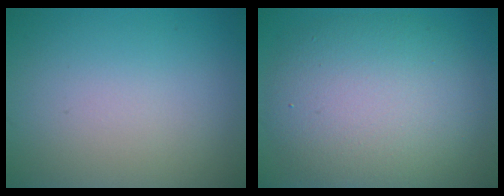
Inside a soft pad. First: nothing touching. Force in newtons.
{"total": 9.1, "press": 9.1, "slide": 0.7}